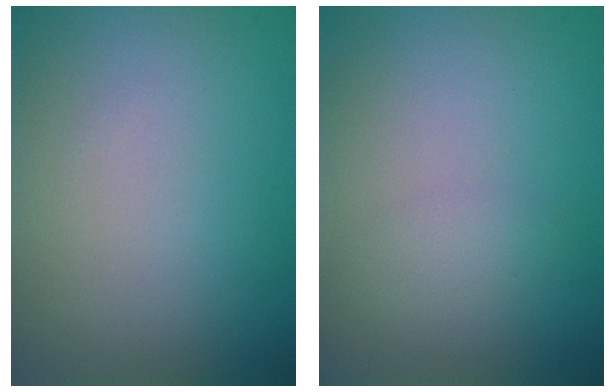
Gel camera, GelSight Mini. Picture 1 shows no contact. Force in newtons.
{"total": 1.2, "press": 1.2, "slide": 0.1}